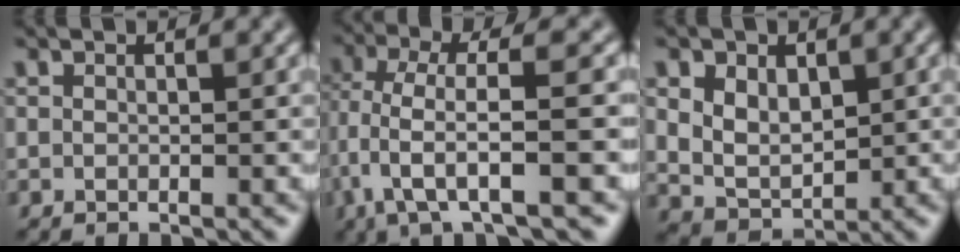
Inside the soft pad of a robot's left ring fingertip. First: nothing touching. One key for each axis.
{"total": 6.1, "fx": -1.3, "fy": 1.5, "fz": 5.7, "tx": -0.116, "ty": 0.001, "tz": -0.028}
{"total": 4.4, "fx": 1.0, "fy": 3.3, "fz": 2.7, "tx": -0.055, "ty": -0.005, "tz": 0.021}